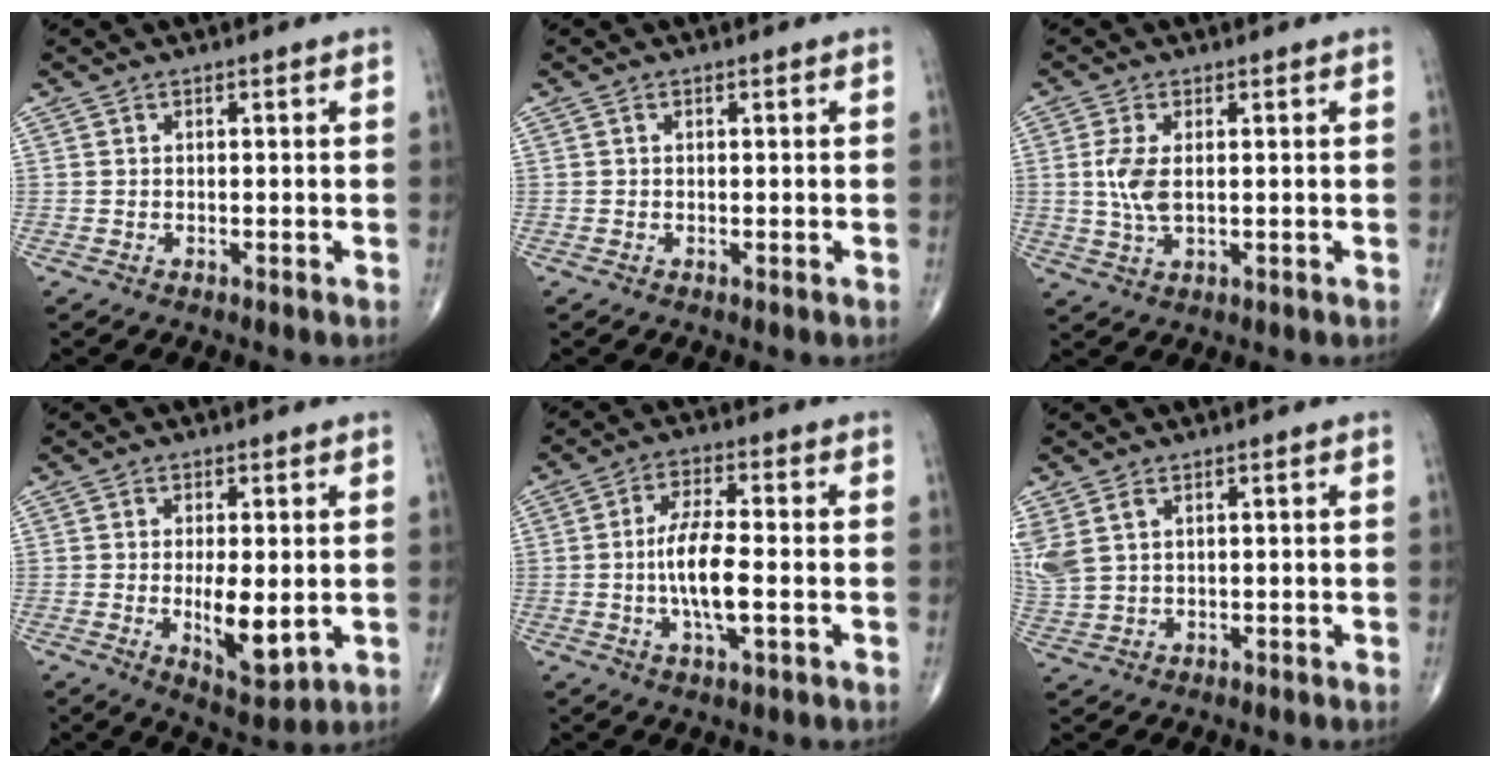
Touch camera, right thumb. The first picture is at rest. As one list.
[{"total": 0.0}, {"total": 5.2, "force": [0.5, 2.4, 4.6], "torque": [-0.106, -0.004, 0.011]}, {"total": 8.2, "force": [-0.7, 3.2, 7.5], "torque": [-0.111, -0.022, -0.003]}, {"total": 9.3, "force": [-1.2, 2.9, 8.8], "torque": [-0.174, 0.004, -0.025]}, {"total": 6.4, "force": [2.5, 3.9, 4.4], "torque": [-0.121, 0.006, 0.064]}]